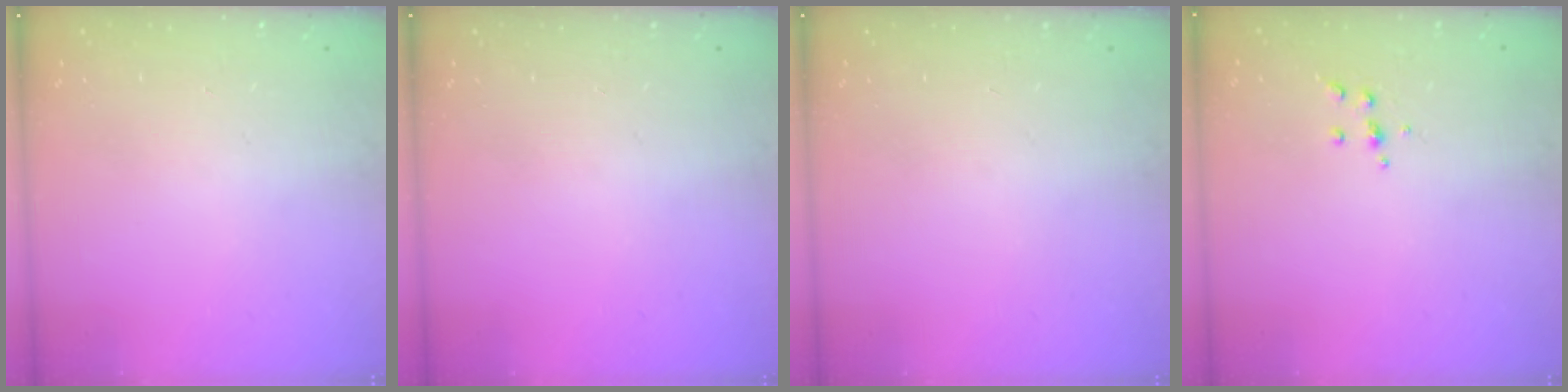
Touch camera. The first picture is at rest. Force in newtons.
{"total": 0.0}
{"total": 0.0}
{"total": 4.0, "press": 3.9, "slide": 0.9}